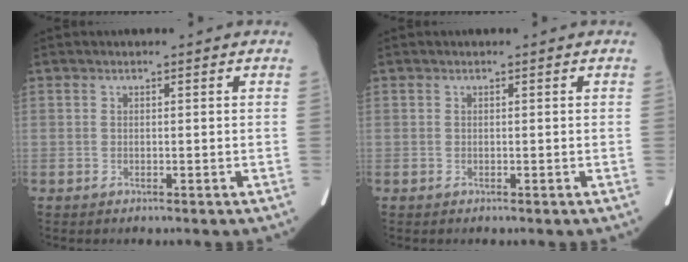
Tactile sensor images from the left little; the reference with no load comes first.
{"total": 0.0}